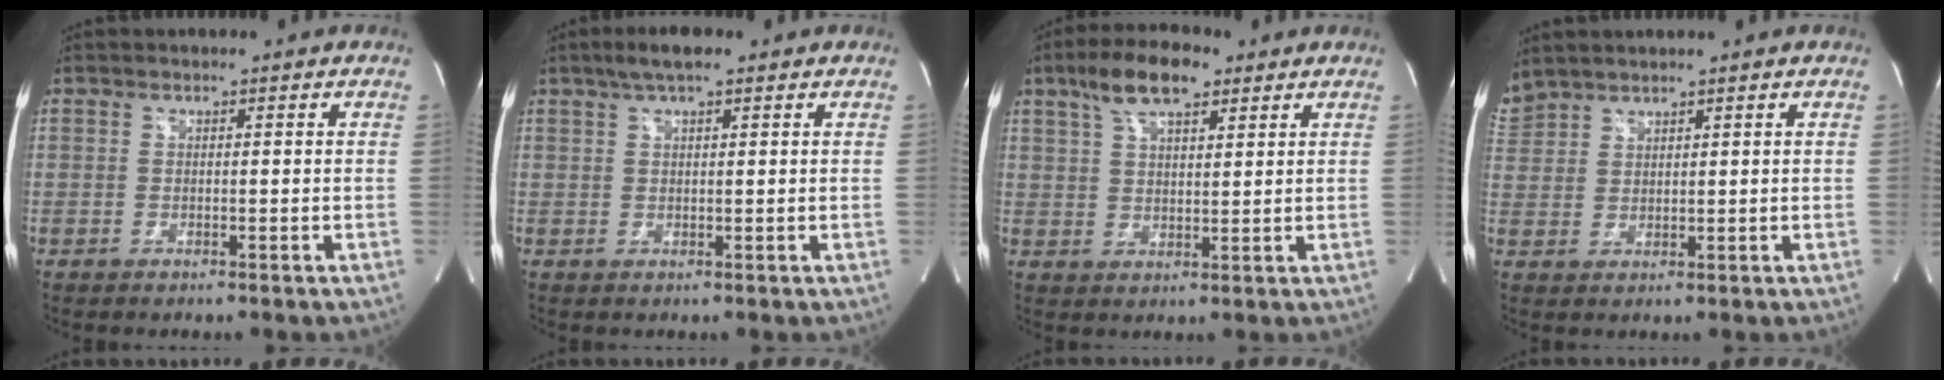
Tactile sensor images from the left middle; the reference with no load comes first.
{"total": 4.3, "force": [2.9, 0.8, 3.1], "torque": [-0.063, 0.017, 0.049]}
{"total": 8.6, "force": [5.4, 3.2, 5.9], "torque": [-0.112, 0.019, 0.096]}
{"total": 4.2, "force": [4.1, 0.8, 0.7], "torque": [-0.029, 0.024, 0.090]}